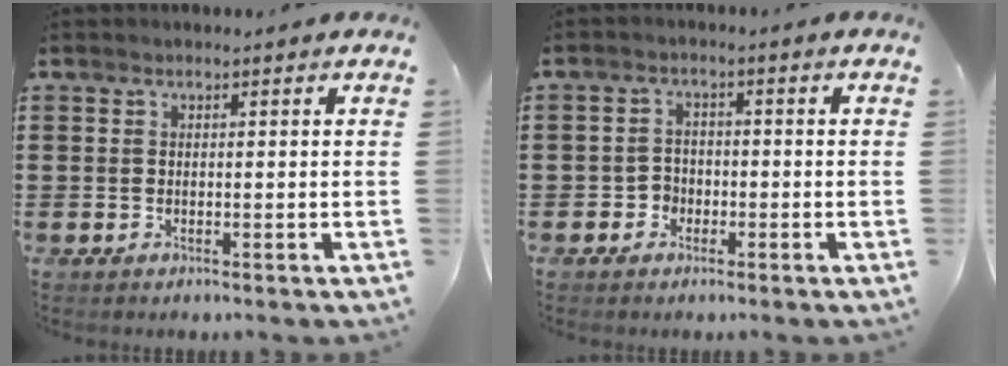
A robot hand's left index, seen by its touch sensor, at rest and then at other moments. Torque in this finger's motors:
{"motor_torque": [0.34, 0.34, 0.13, 0.02]}